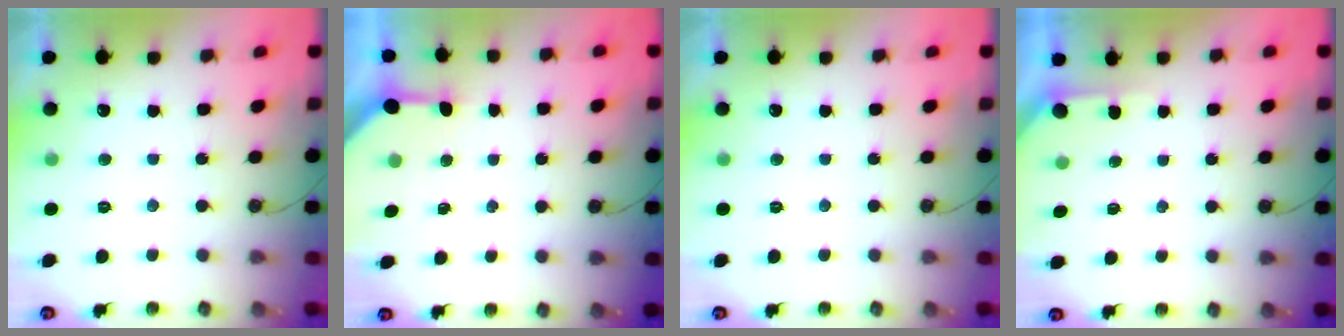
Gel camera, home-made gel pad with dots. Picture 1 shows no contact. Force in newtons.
{"total": 3.5, "press": 3.4, "slide": 0.4}
{"total": 0.0}
{"total": 2.2, "press": 2.2, "slide": 0.2}